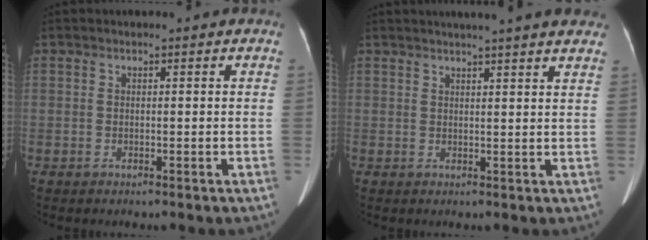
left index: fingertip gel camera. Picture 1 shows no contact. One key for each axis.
{"total": 13.6, "fx": 11.9, "fy": 0.9, "fz": 6.4, "tx": -0.085, "ty": 0.019, "tz": 0.131}